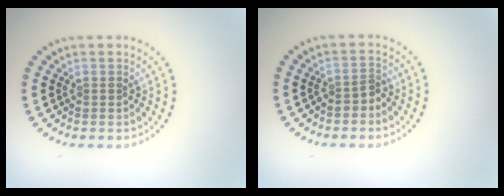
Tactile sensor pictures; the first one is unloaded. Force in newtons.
{"total": 1.3, "press": 1.1, "slide": 0.7}